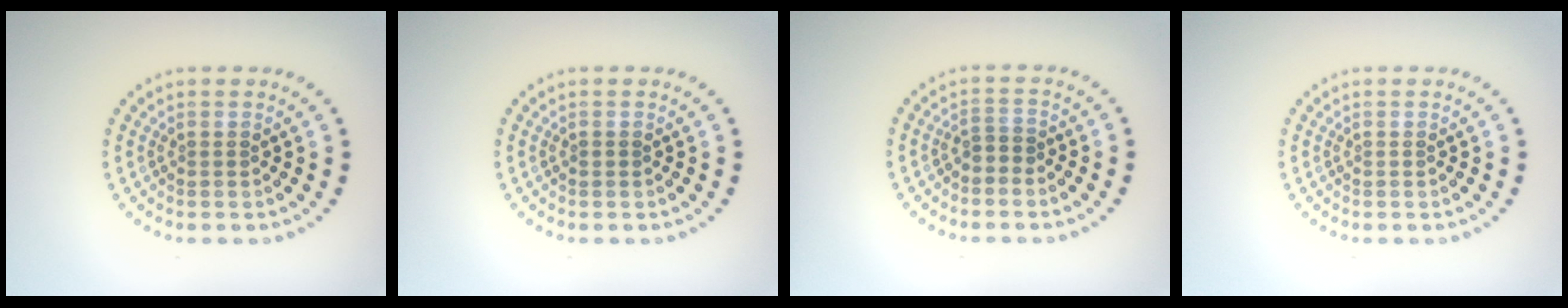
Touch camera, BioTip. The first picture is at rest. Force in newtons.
{"total": 0.5, "press": 0.5, "slide": 0.1}
{"total": 1.3, "press": 1.0, "slide": 0.8}
{"total": 0.0}